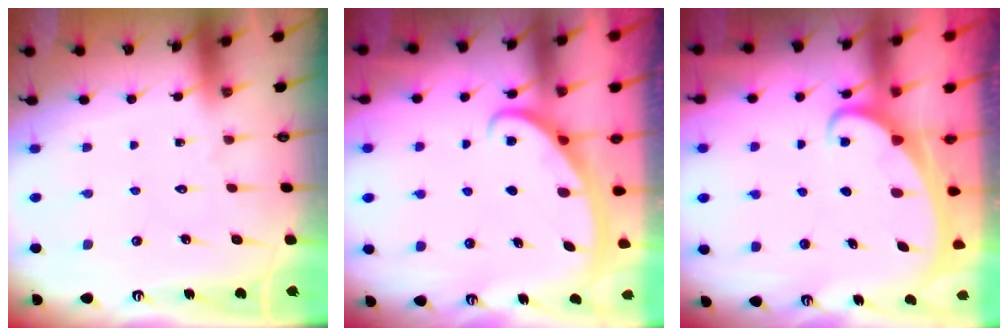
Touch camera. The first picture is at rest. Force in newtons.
{"total": 2.7, "press": 2.6, "slide": 0.4}
{"total": 2.0, "press": 2.0, "slide": 0.2}